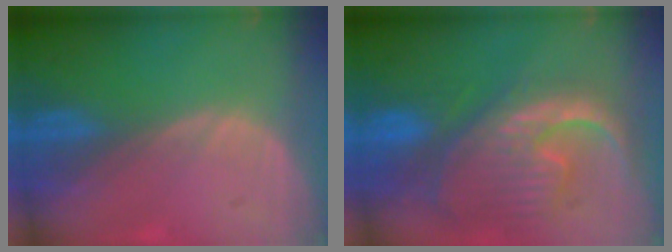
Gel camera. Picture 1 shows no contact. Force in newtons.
{"total": 12.7, "press": 10.9, "slide": 6.5}